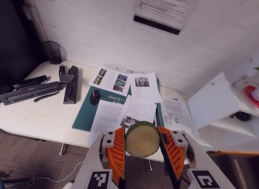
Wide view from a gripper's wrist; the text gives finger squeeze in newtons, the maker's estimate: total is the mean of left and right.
{"total": 9.9, "left": 10.2, "right": 9.6}